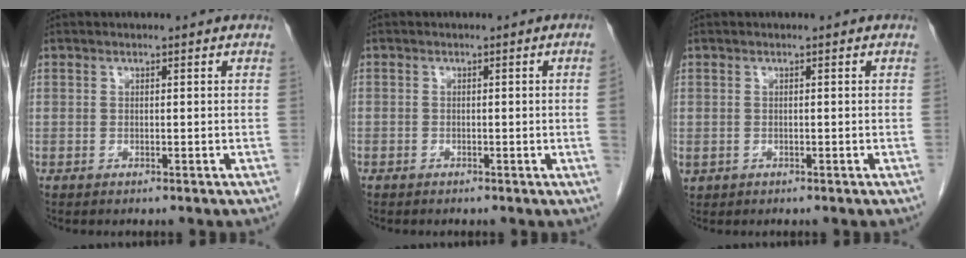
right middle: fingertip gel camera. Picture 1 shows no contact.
{"total": 1.5, "force": [-0.3, -0.5, 1.4], "torque": [-0.016, -0.001, -0.007]}
{"total": 0.9, "force": [-0.1, 0.8, 0.4], "torque": [-0.011, 0.001, 0.007]}